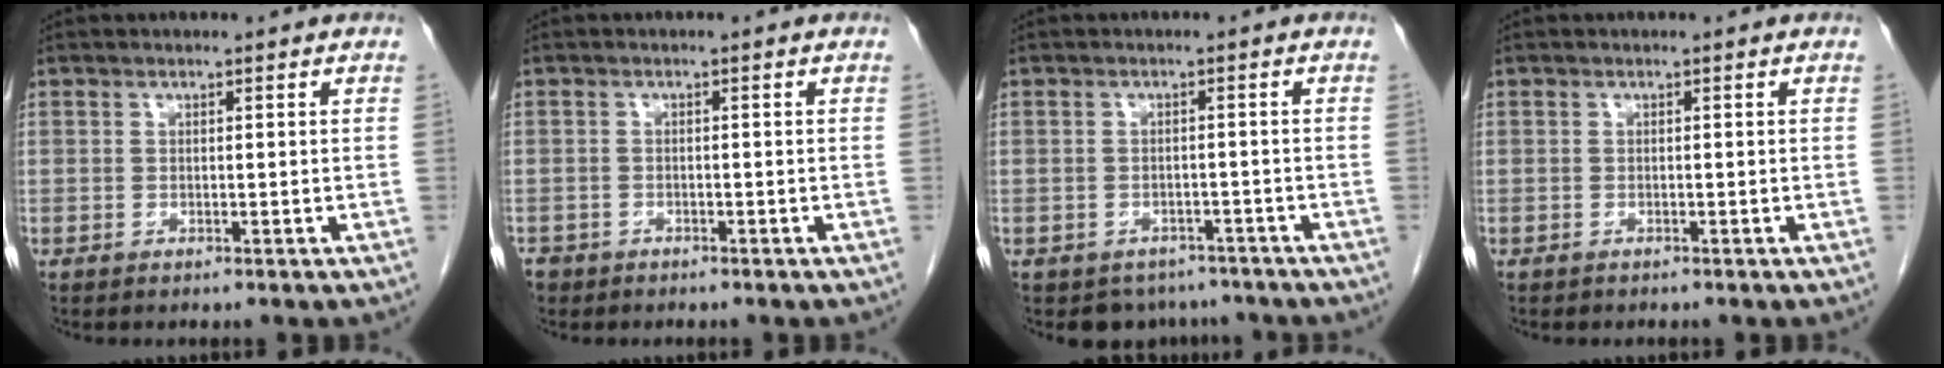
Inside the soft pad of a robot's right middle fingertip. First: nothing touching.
{"total": 3.0, "force": [-2.2, 1.9, 0.5], "torque": [-0.007, 0.001, -0.036]}
{"total": 4.9, "force": [-4.1, 2.7, 0.1], "torque": [0.009, 0.005, -0.053]}
{"total": 1.3, "force": [-1.1, 0.8, -0.2], "torque": [-0.007, 0.002, -0.018]}